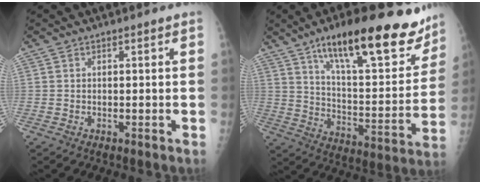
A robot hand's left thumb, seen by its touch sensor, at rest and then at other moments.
{"total": 26.3, "force": [17.5, 8.3, 17.9], "torque": [-0.217, -0.059, 0.268]}